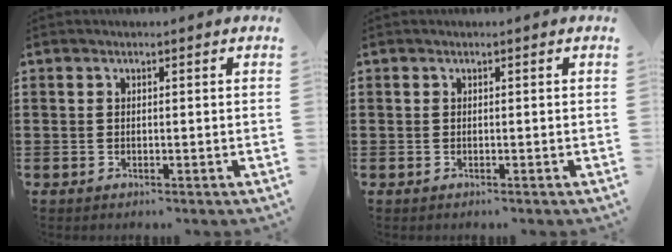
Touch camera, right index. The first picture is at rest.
{"total": 0.0}